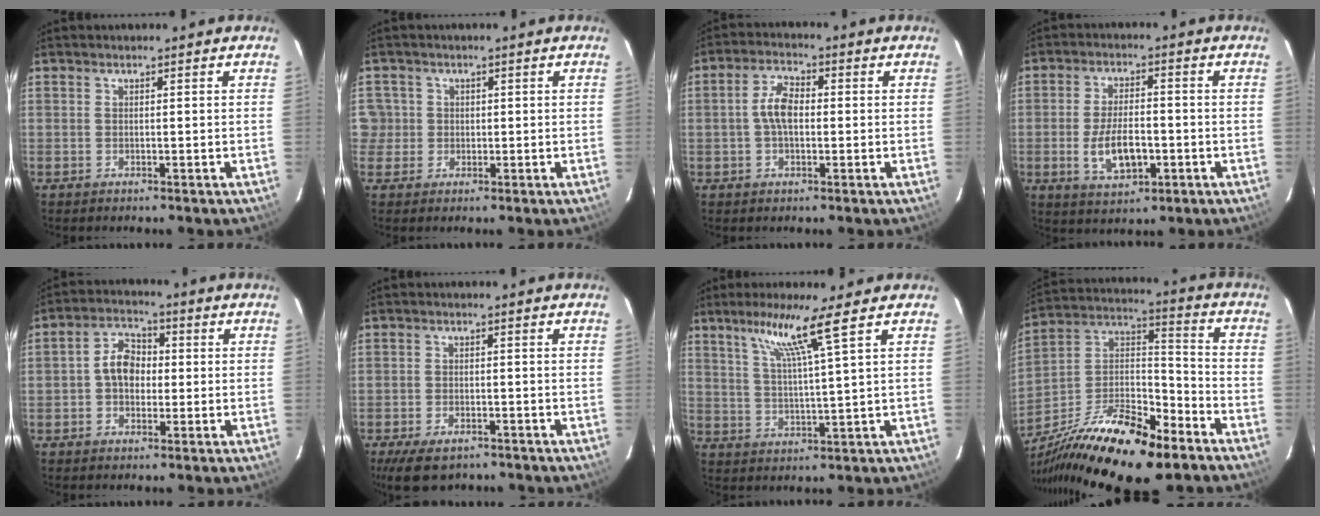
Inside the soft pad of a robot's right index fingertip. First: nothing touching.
{"total": 4.2, "force": [0.0, 4.2, 0.4], "torque": [0.005, 0.024, 0.005]}
{"total": 5.6, "force": [-0.2, 3.2, 4.7], "torque": [-0.094, 0.015, -0.002]}
{"total": 8.7, "force": [-2.3, 4.1, 7.3], "torque": [-0.146, -0.006, -0.034]}
{"total": 6.2, "force": [-0.4, 4.7, 4.1], "torque": [-0.075, 0.024, -0.008]}
{"total": 7.9, "force": [-5.6, 3.8, 4.1], "torque": [-0.099, -0.015, -0.091]}
{"total": 7.7, "force": [4.6, -1.5, 6.1], "torque": [-0.109, 0.000, 0.087]}
{"total": 26.3, "force": [-17.0, 8.8, 18.1], "torque": [-0.342, -0.020, -0.288]}